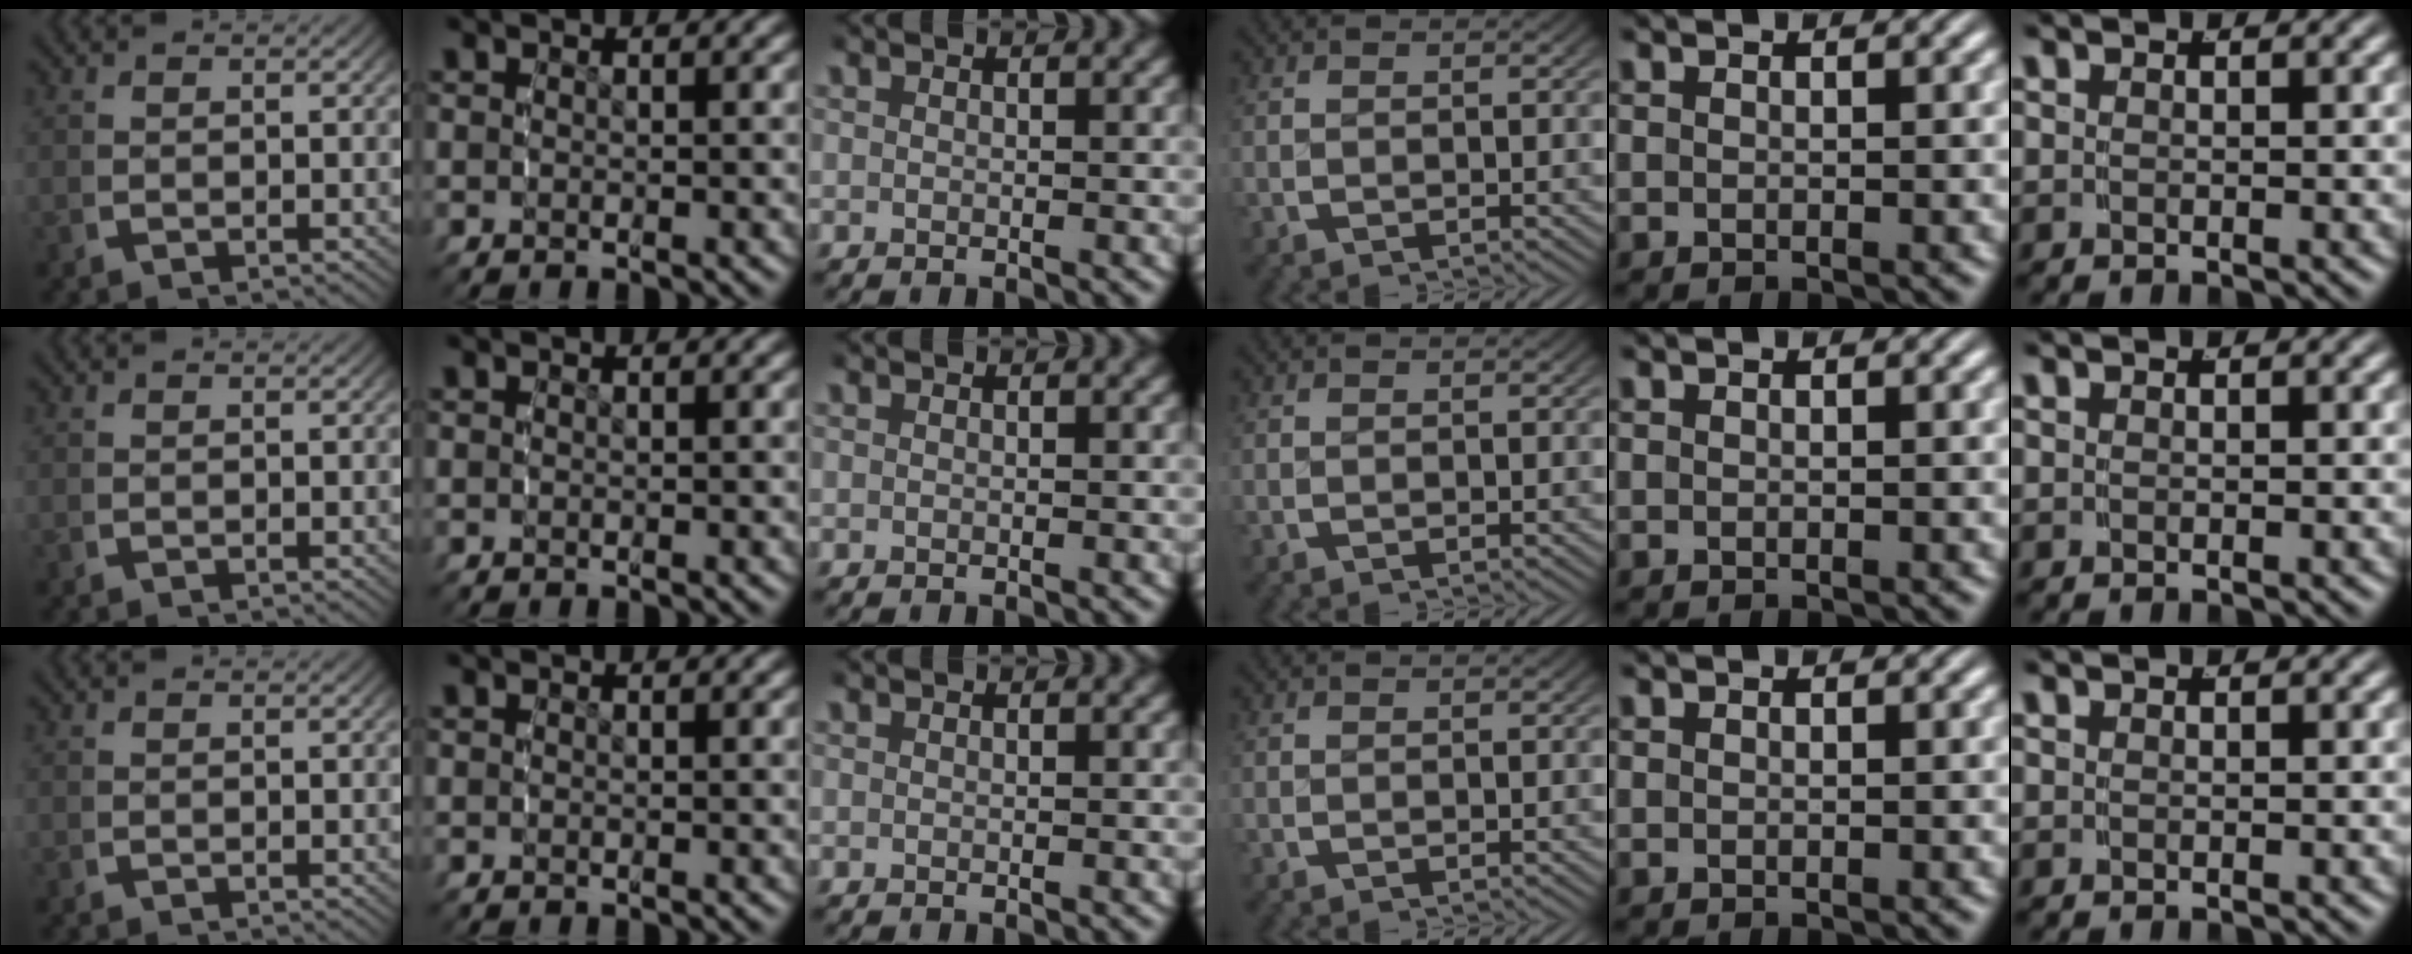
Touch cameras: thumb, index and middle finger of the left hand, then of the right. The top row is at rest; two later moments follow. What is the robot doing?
{"motion": "reach", "object": "shoes"}